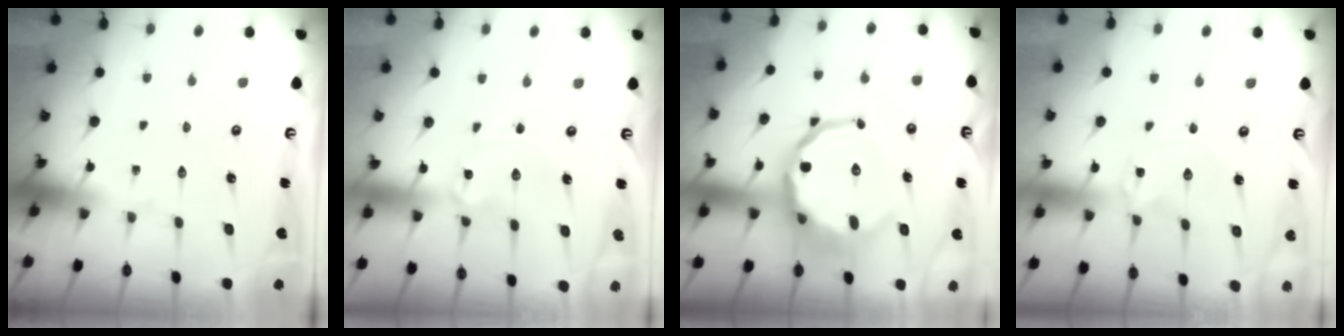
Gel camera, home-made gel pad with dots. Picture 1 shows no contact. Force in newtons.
{"total": 1.2, "press": 1.1, "slide": 0.1}
{"total": 13.2, "press": 12.8, "slide": 3.2}
{"total": 0.8, "press": 0.8, "slide": 0.1}